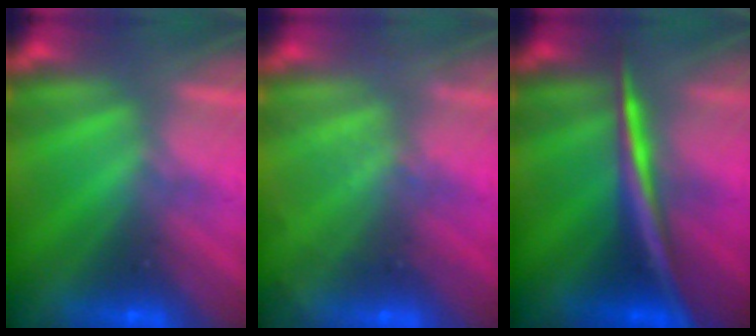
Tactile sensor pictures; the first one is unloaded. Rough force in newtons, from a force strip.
{"total": 1.8}
{"total": 2.8}